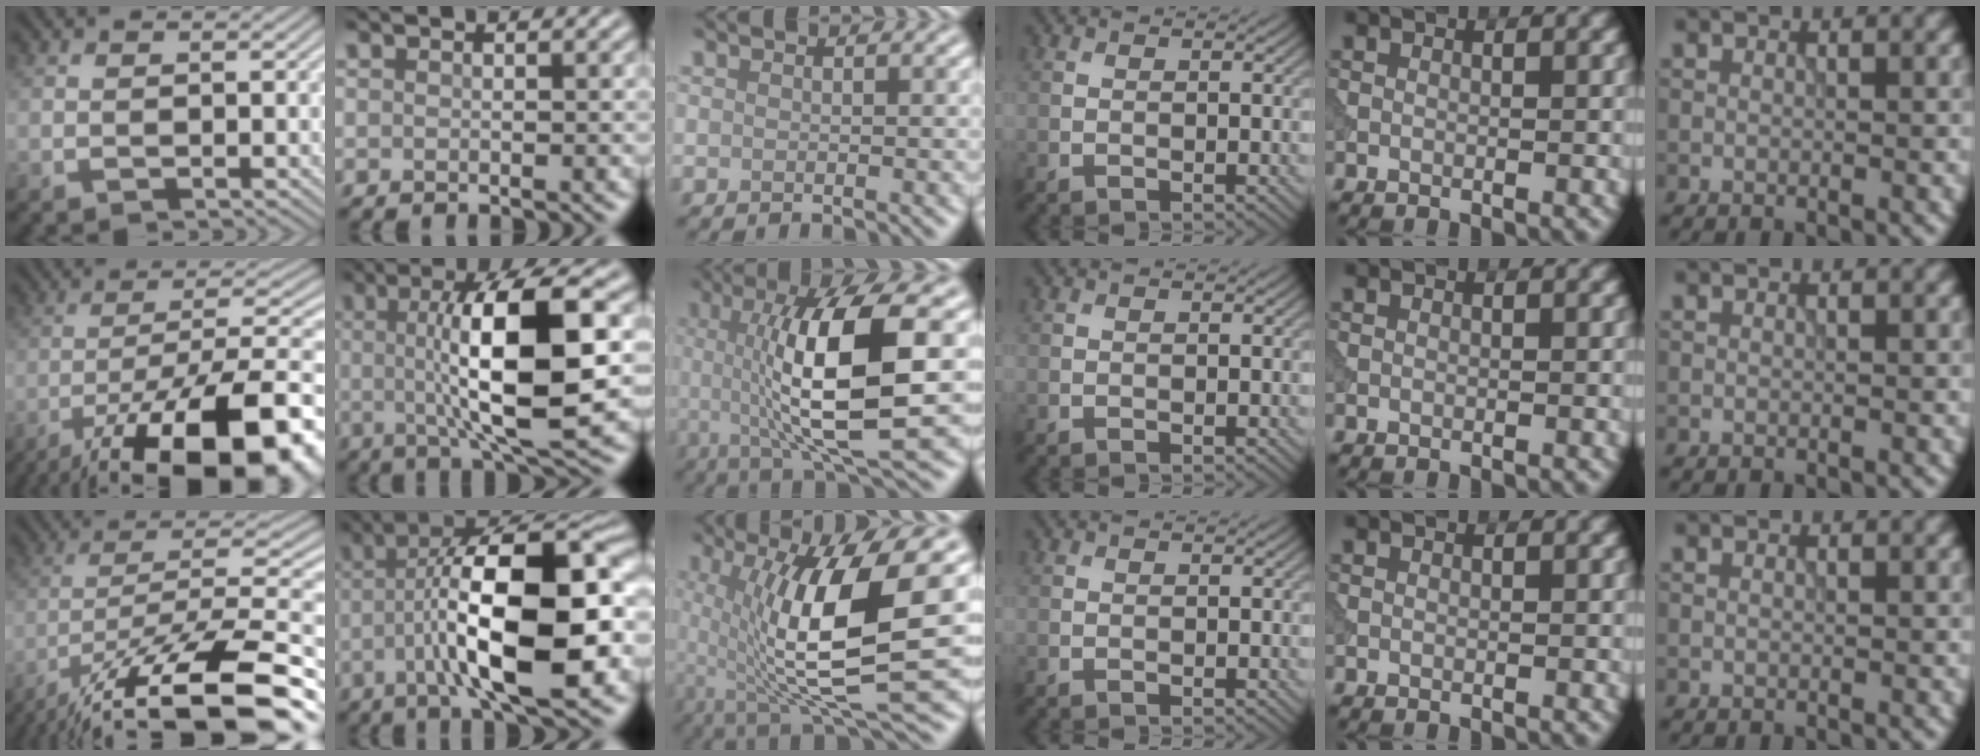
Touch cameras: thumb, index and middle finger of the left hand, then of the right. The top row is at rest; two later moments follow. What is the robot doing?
{"motion": "dispense", "object": "syringe"}